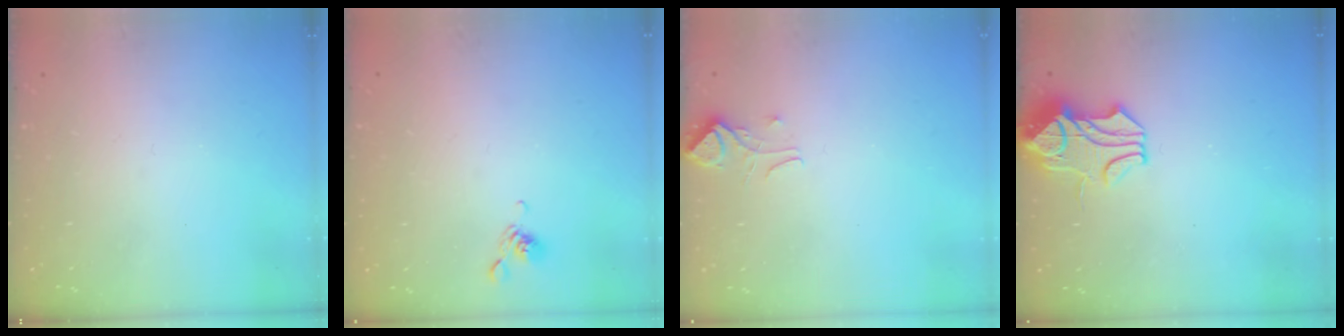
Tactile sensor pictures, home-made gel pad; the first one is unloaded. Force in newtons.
{"total": 5.6, "press": 5.5, "slide": 0.7}
{"total": 0.9, "press": 0.5, "slide": 0.8}
{"total": 1.5, "press": 0.7, "slide": 1.3}